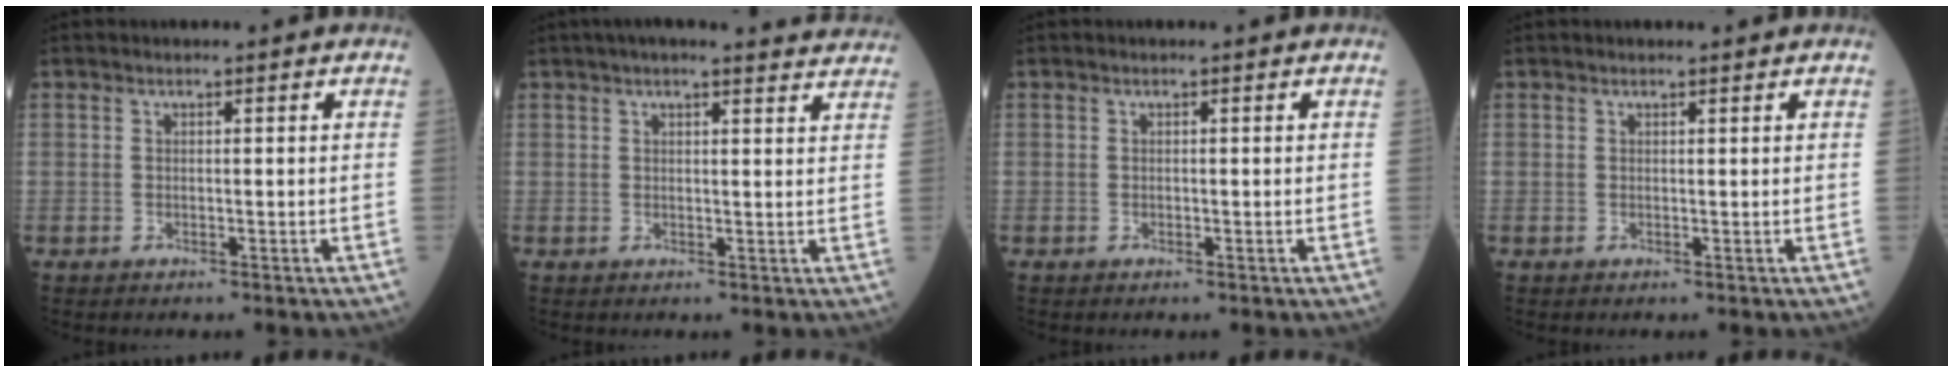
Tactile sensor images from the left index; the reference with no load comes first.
{"total": 13.9, "force": [12.6, 1.4, 5.5], "torque": [-0.068, 0.027, 0.144]}
{"total": 0.0}
{"total": 0.9, "force": [0.9, 0.0, 0.4], "torque": [-0.010, 0.004, 0.014]}